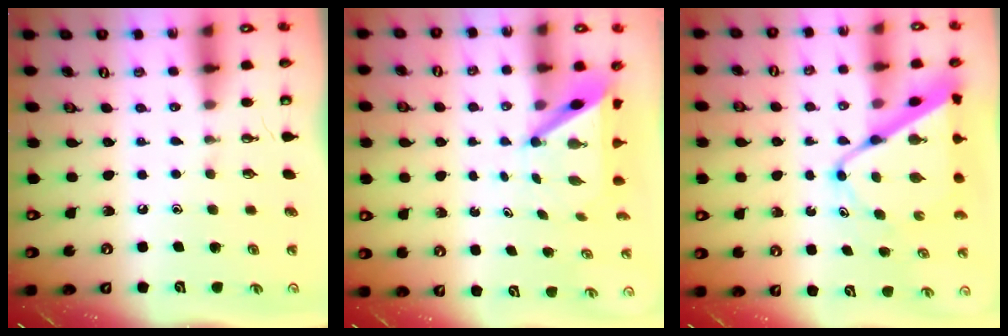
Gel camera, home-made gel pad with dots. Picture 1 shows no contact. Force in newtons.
{"total": 4.9, "press": 4.9, "slide": 0.6}
{"total": 12.2, "press": 12.1, "slide": 1.2}